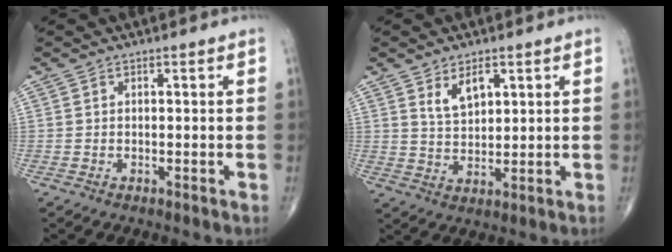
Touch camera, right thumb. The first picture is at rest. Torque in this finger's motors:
{"motor_torque": [-0.10, -0.06, 0.12, 0.04, 0.10]}